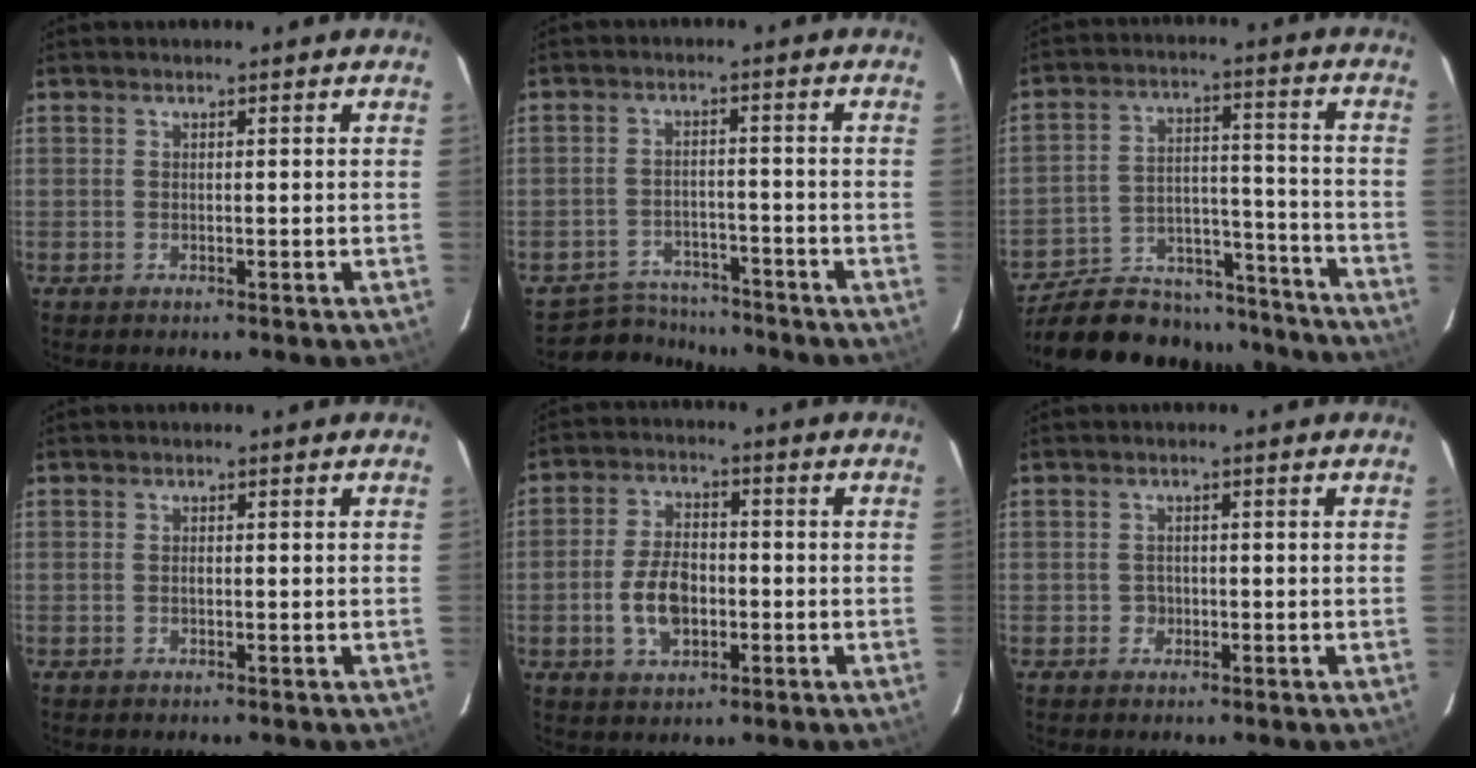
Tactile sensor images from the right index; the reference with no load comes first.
{"total": 7.7, "force": [-7.1, 2.9, 0.2], "torque": [-0.026, 0.016, -0.108]}
{"total": 26.2, "force": [-22.1, 10.3, 9.5], "torque": [-0.194, 0.028, -0.295]}
{"total": 0.5, "force": [-0.2, 0.3, 0.3], "torque": [-0.005, 0.000, -0.002]}
{"total": 8.6, "force": [-2.1, 5.2, 6.5], "torque": [-0.130, 0.011, -0.032]}
{"total": 1.3, "force": [-0.4, 1.2, 0.1], "torque": [0.001, 0.003, -0.004]}